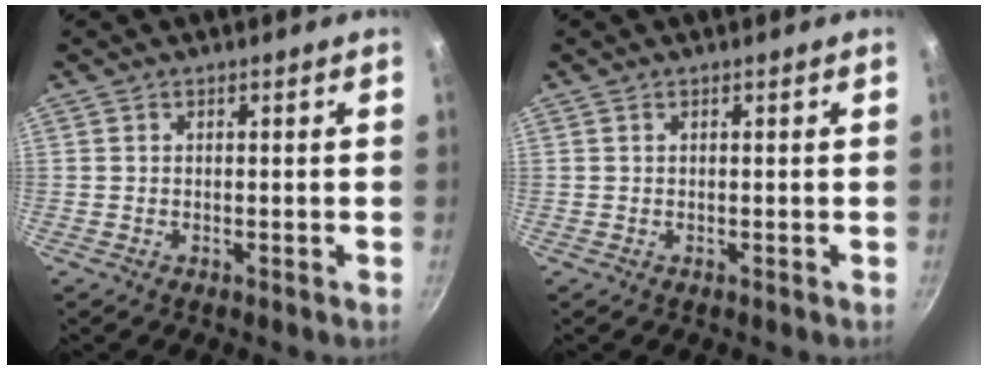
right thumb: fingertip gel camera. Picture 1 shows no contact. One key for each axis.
{"total": 0.0}